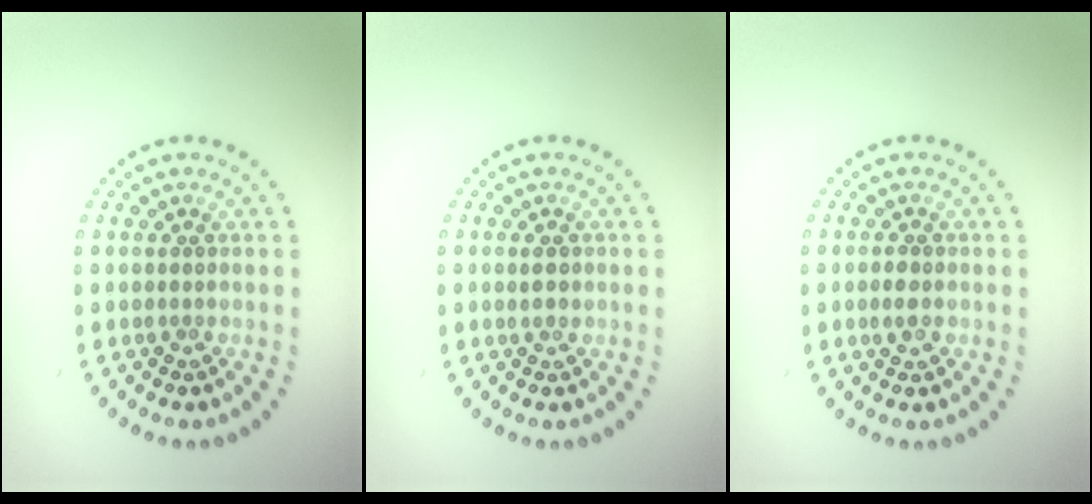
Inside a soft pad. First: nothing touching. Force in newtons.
{"total": 1.0, "press": 1.0, "slide": 0.3}
{"total": 1.3, "press": 1.3, "slide": 0.1}